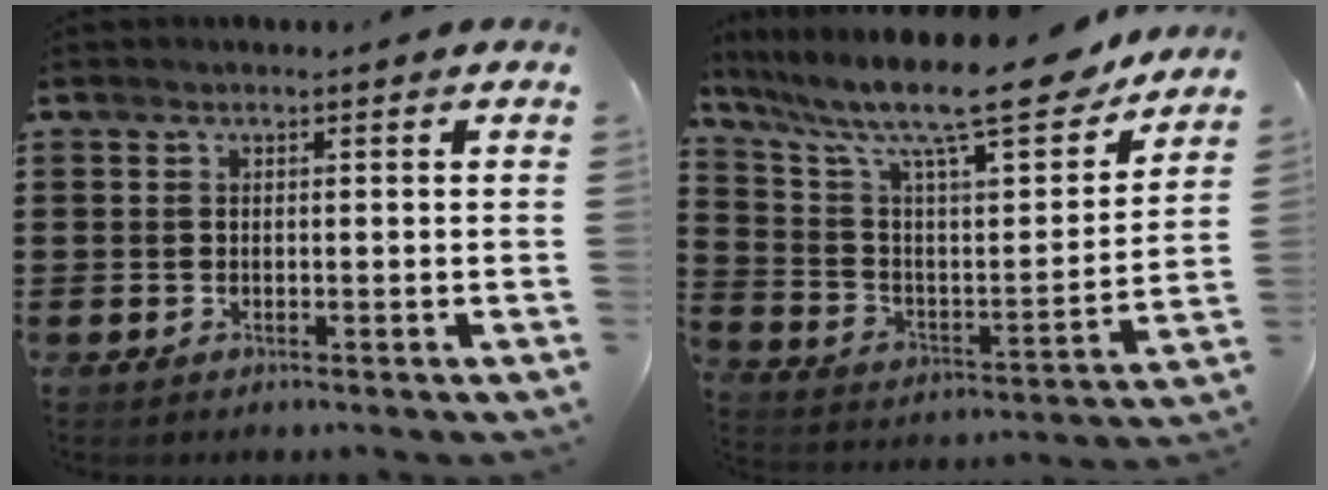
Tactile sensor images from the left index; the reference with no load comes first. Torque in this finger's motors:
{"motor_torque": [2.14, 0.00, 1.05, 0.21]}